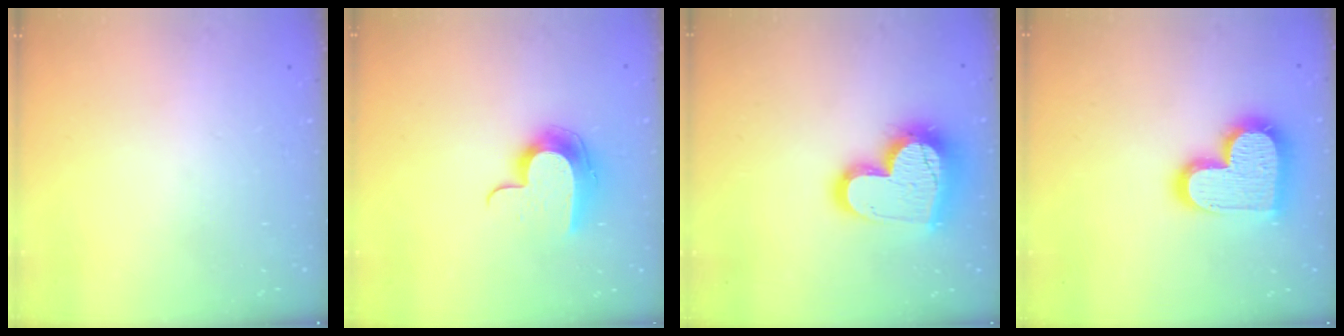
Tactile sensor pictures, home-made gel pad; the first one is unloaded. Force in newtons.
{"total": 11.6, "press": 11.6, "slide": 0.8}
{"total": 19.6, "press": 19.6, "slide": 1.8}
{"total": 17.5, "press": 17.4, "slide": 1.3}